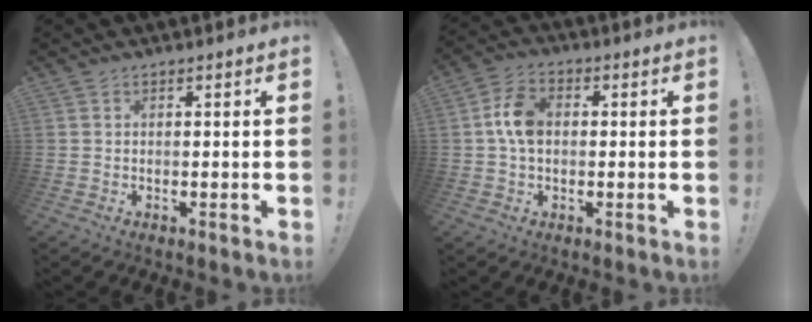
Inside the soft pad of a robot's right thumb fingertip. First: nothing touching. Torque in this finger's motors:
{"motor_torque": [1.27, 1.40, 0.79, -0.38, 0.01]}